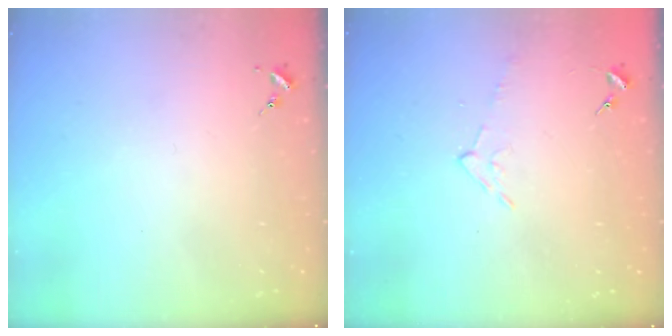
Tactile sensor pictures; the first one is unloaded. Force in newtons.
{"total": 4.7, "press": 4.7, "slide": 0.5}